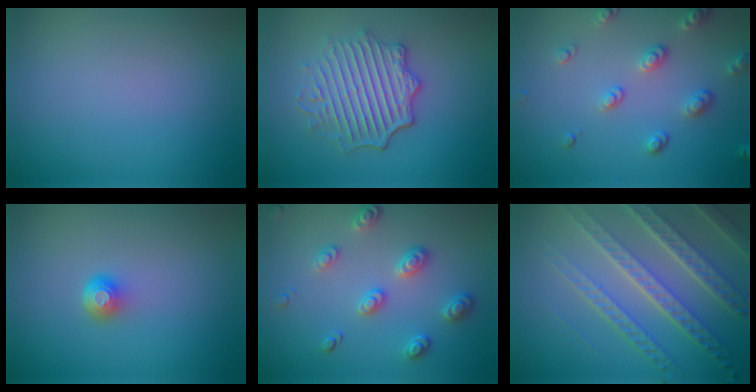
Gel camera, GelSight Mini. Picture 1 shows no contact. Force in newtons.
{"total": 5.0, "press": 4.1, "slide": 2.8}
{"total": 2.9, "press": 2.6, "slide": 1.3}
{"total": 1.7, "press": 1.2, "slide": 1.2}
{"total": 2.8, "press": 2.6, "slide": 1.1}
{"total": 8.0, "press": 5.4, "slide": 5.8}